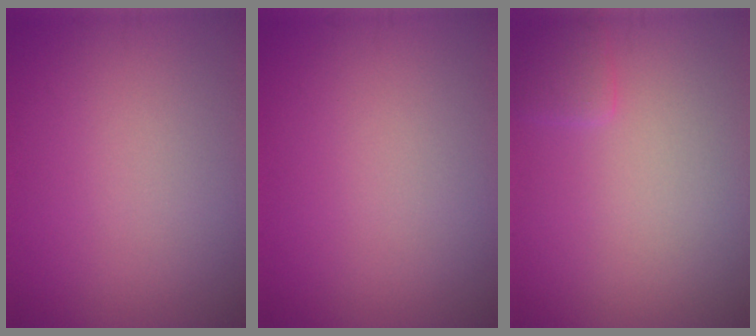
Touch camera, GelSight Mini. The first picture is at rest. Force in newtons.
{"total": 0.0}
{"total": 1.2, "press": 1.2, "slide": 0.2}